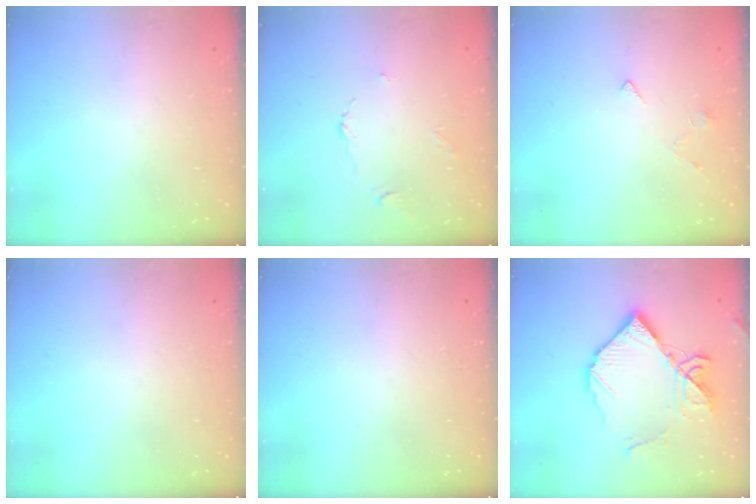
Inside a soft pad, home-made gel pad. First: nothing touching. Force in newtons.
{"total": 3.1, "press": 3.1, "slide": 0.4}
{"total": 2.0, "press": 1.9, "slide": 0.4}
{"total": 0.0}
{"total": 0.0}
{"total": 15.8, "press": 15.7, "slide": 1.9}